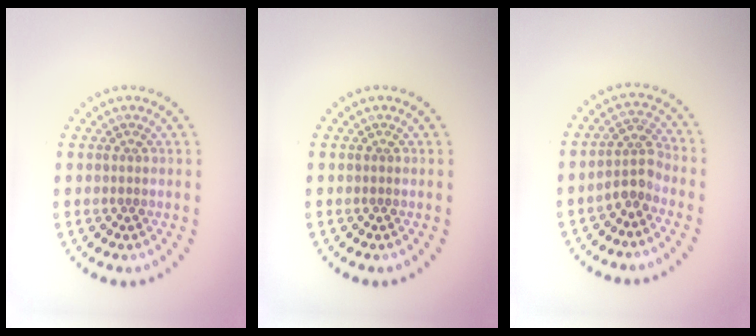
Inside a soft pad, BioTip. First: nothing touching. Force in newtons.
{"total": 0.0}
{"total": 2.6, "press": 2.1, "slide": 1.5}